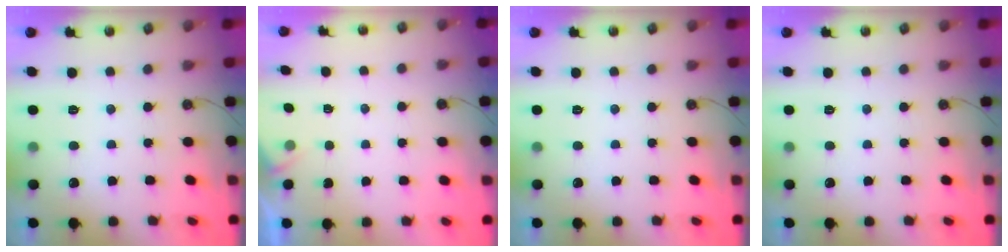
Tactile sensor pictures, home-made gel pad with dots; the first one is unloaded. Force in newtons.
{"total": 2.2, "press": 2.2, "slide": 0.4}
{"total": 0.0}
{"total": 0.0}